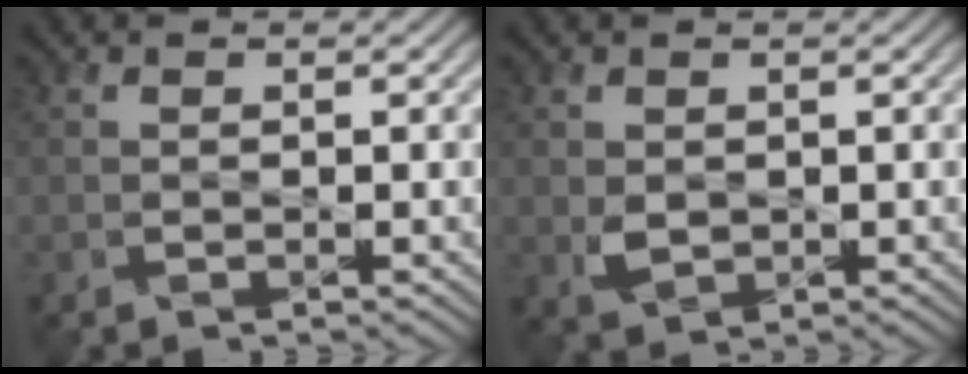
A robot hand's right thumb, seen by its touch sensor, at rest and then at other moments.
{"total": 2.0, "force": [0.3, 1.6, 1.2], "torque": [-0.029, -0.006, 0.013]}